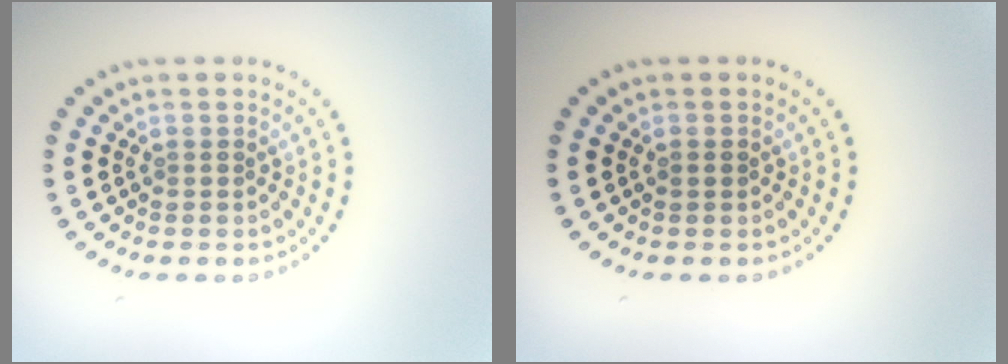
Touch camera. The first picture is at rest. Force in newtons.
{"total": 0.6, "press": 0.6, "slide": 0.1}